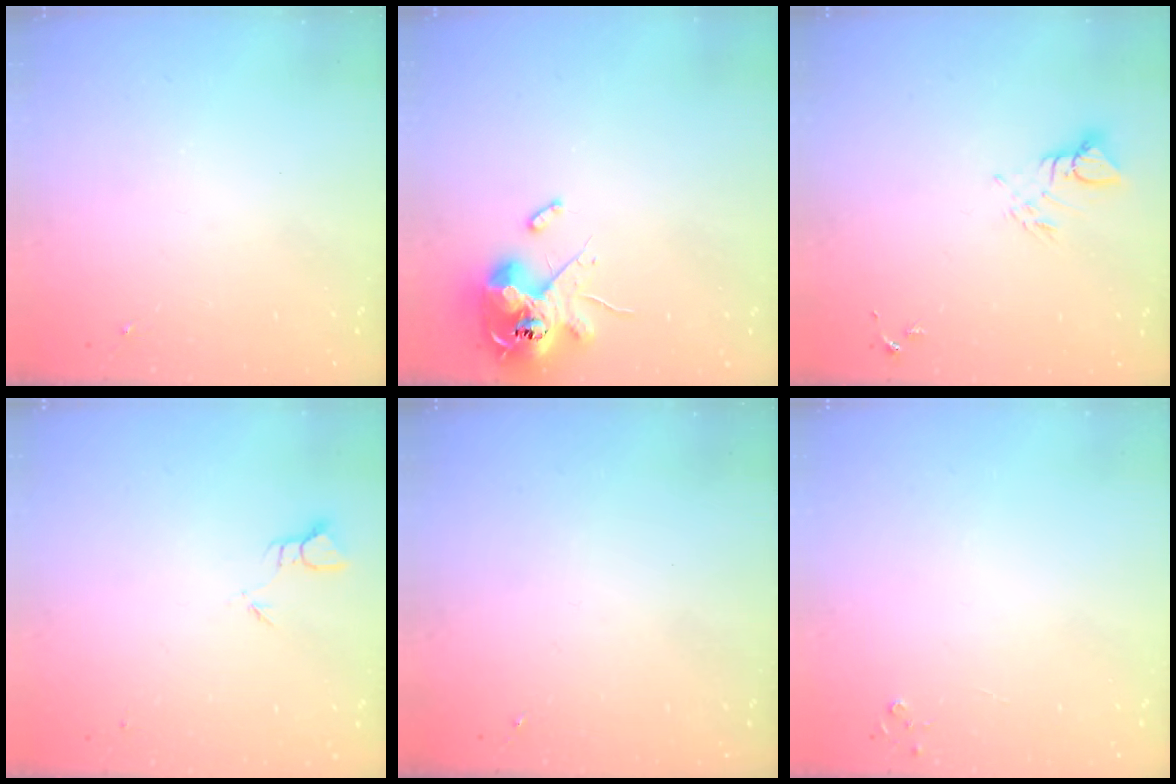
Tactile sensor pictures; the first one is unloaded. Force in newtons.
{"total": 13.2, "press": 13.0, "slide": 2.2}
{"total": 4.8, "press": 4.8, "slide": 0.2}
{"total": 2.0, "press": 2.0, "slide": 0.1}
{"total": 0.0}
{"total": 2.7, "press": 2.7, "slide": 0.3}